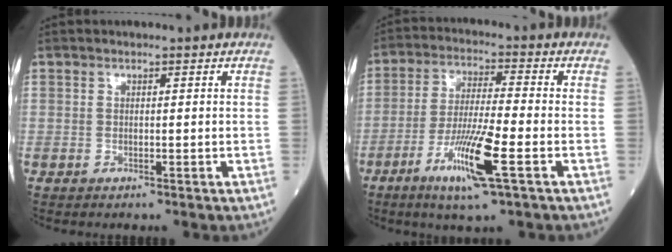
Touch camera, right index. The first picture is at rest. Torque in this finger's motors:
{"motor_torque": [0.25, -0.19, 0.11, 0.11]}